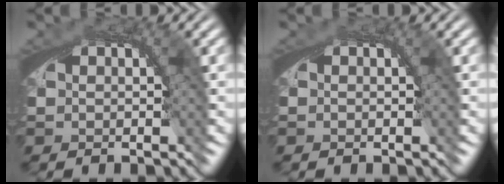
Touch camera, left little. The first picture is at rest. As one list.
[{"total": 0.0}]